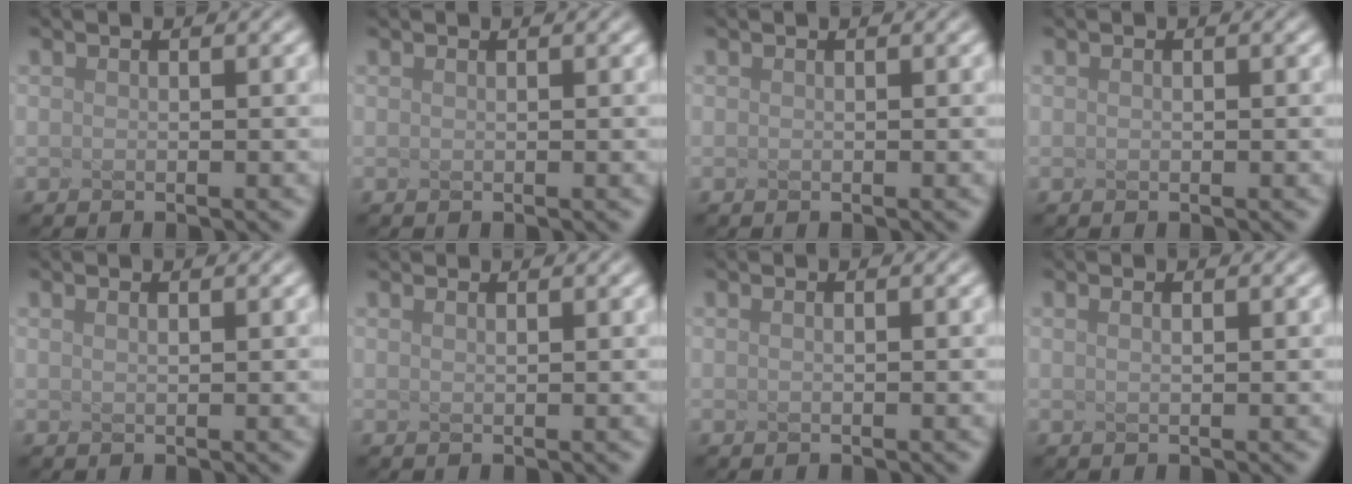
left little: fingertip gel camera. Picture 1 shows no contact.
{"total": 0.5, "force": [0.3, 0.3, 0.4], "torque": [-0.001, 0.008, -0.001]}
{"total": 0.0}
{"total": 0.0}
{"total": 0.6, "force": [0.4, 0.1, 0.5], "torque": [-0.005, 0.004, 0.003]}
{"total": 0.7, "force": [0.6, 0.2, 0.4], "torque": [-0.001, 0.009, 0.005]}
{"total": 0.6, "force": [0.0, 0.3, 0.5], "torque": [-0.005, 0.008, -0.002]}
{"total": 0.7, "force": [0.3, 0.3, 0.6], "torque": [-0.007, 0.008, 0.000]}